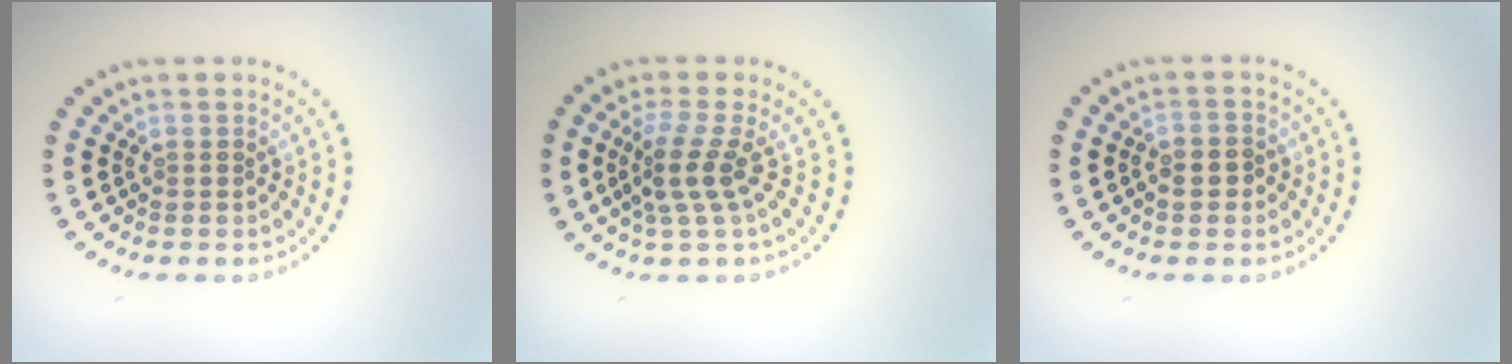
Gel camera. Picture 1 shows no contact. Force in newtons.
{"total": 3.0, "press": 2.0, "slide": 2.2}
{"total": 1.5, "press": 1.4, "slide": 0.5}